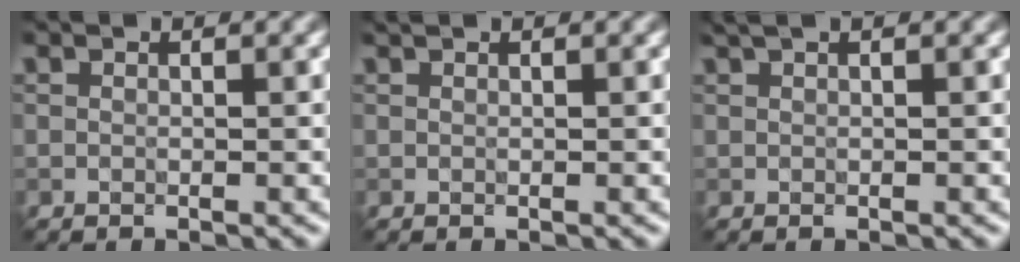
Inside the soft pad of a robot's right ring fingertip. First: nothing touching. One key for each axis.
{"total": 1.1, "fx": 0.9, "fy": 0.4, "fz": 0.5, "tx": 0.001, "ty": -0.001, "tz": 0.004}
{"total": 2.7, "fx": 1.7, "fy": 1.1, "fz": 1.8, "tx": -0.008, "ty": 0.012, "tz": 0.008}